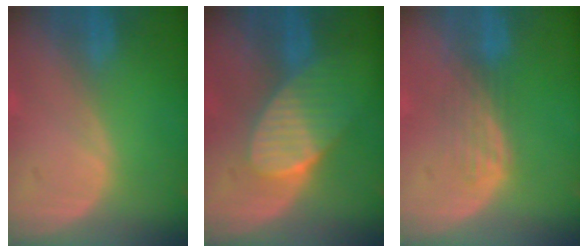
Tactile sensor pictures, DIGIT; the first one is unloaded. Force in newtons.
{"total": 7.5, "press": 7.1, "slide": 2.3}
{"total": 3.7, "press": 3.2, "slide": 1.8}